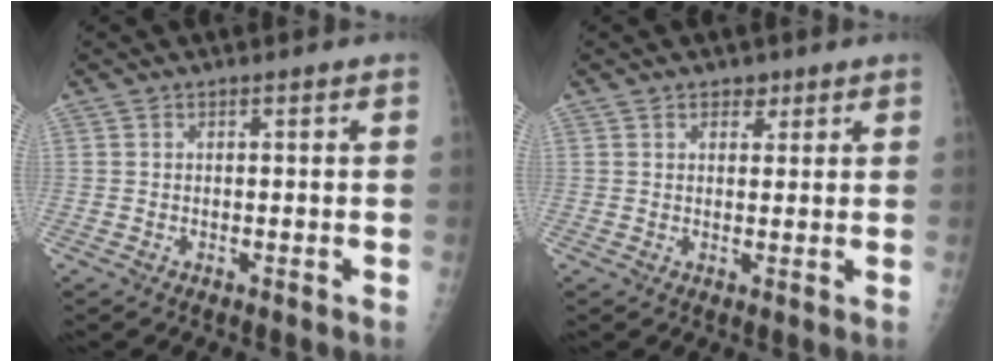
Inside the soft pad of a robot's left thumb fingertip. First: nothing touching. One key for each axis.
{"total": 2.5, "fx": 1.7, "fy": 1.6, "fz": 1.0, "tx": 0.004, "ty": -0.008, "tz": 0.022}